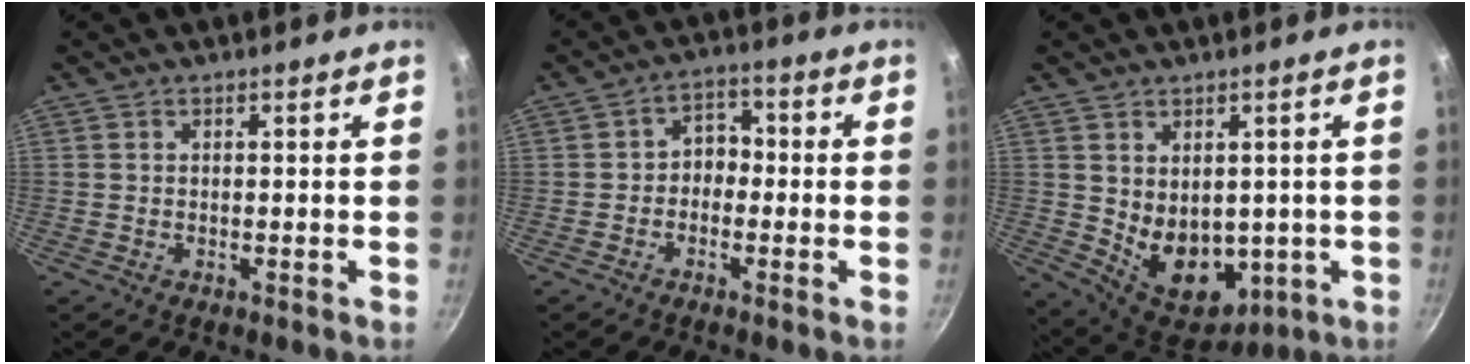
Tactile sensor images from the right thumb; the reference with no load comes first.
{"total": 4.3, "force": [-1.1, 3.3, 2.4], "torque": [-0.006, 0.024, -0.030]}
{"total": 10.7, "force": [0.5, 7.8, 7.4], "torque": [-0.083, -0.029, 0.037]}